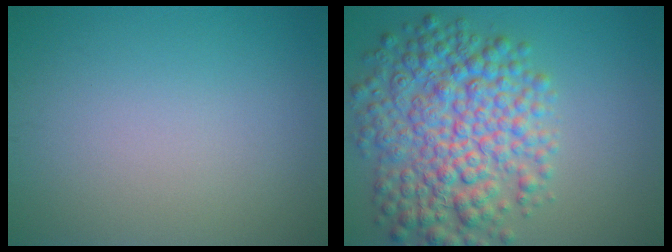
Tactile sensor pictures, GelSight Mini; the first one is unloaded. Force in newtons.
{"total": 9.0, "press": 9.0, "slide": 0.2}